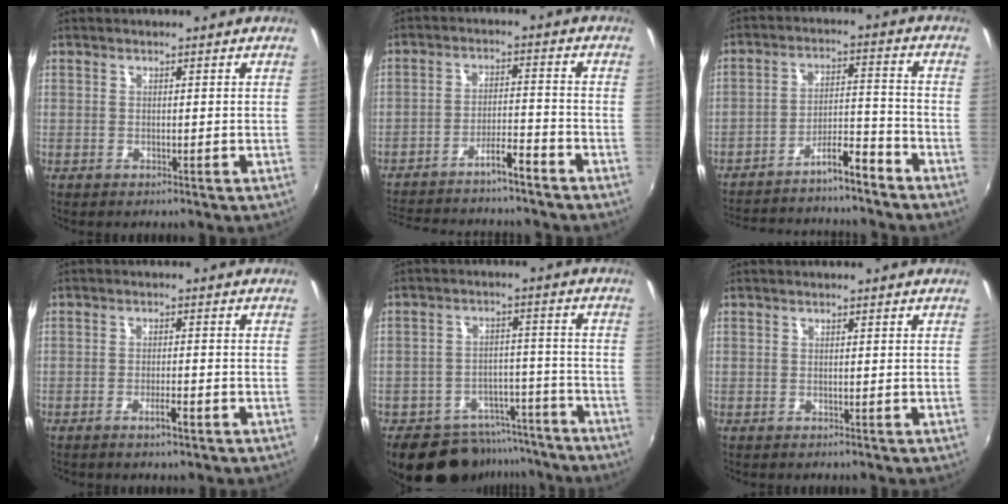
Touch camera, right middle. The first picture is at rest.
{"total": 9.2, "force": [-8.3, 0.8, 4.0], "torque": [-0.089, 0.020, -0.134]}
{"total": 10.4, "force": [-9.6, 1.0, 4.1], "torque": [-0.082, 0.038, -0.154]}
{"total": 2.7, "force": [-1.7, 0.5, 2.0], "torque": [-0.041, 0.000, -0.027]}
{"total": 15.8, "force": [-13.0, 7.8, 4.6], "torque": [-0.105, 0.033, -0.167]}
{"total": 0.0}